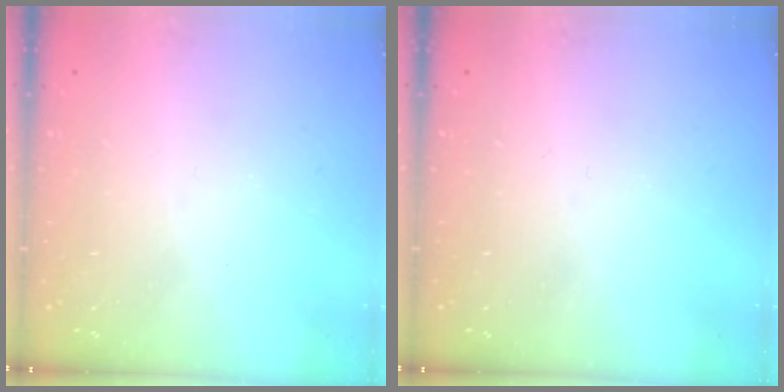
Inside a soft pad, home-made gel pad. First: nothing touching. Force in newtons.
{"total": 0.0}